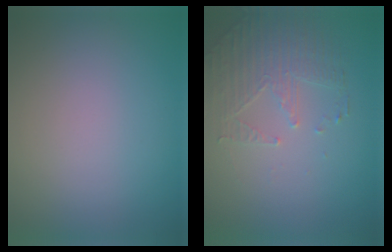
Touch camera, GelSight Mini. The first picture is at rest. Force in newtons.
{"total": 2.2, "press": 1.8, "slide": 1.2}